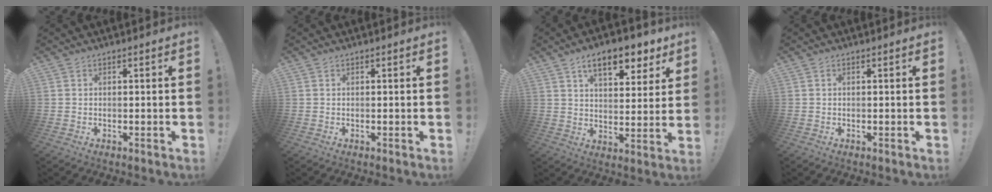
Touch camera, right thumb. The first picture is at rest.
{"total": 0.0}
{"total": 12.8, "force": [7.5, 5.4, 8.8], "torque": [-0.122, -0.037, 0.126]}
{"total": 0.0}